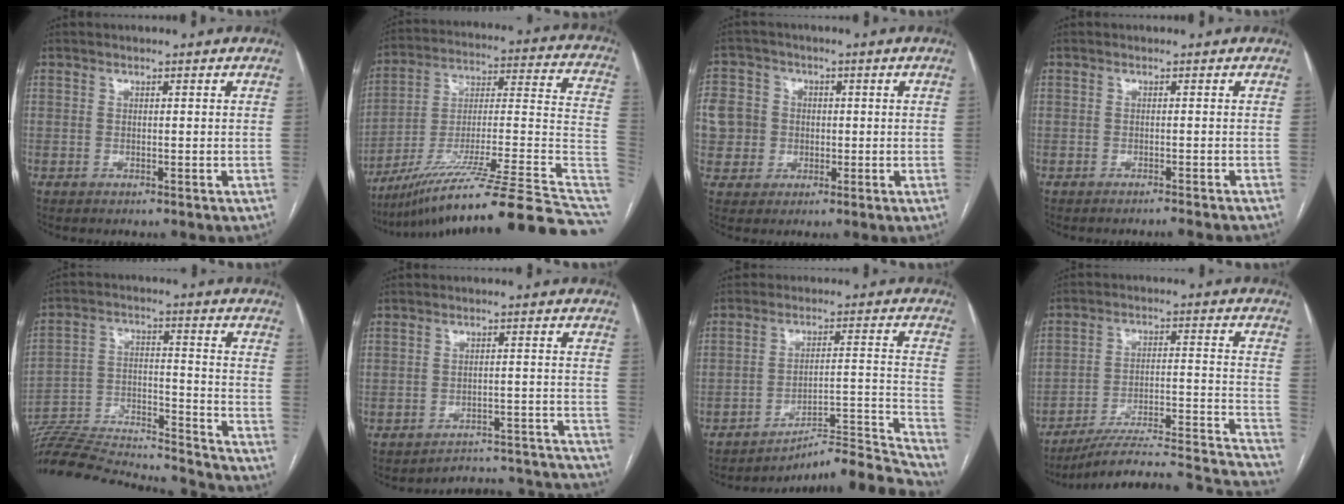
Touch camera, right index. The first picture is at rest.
{"total": 32.5, "force": [-25.9, 0.4, 19.6], "torque": [-0.191, -0.013, -0.394]}
{"total": 13.2, "force": [-0.3, 12.5, 4.2], "torque": [-0.145, 0.042, 0.010]}
{"total": 3.6, "force": [-3.4, 0.1, 1.2], "torque": [-0.008, -0.004, -0.045]}
{"total": 28.2, "force": [-26.4, 3.5, 9.5], "torque": [-0.191, -0.003, -0.408]}
{"total": 18.2, "force": [-17.9, 2.4, 1.5], "torque": [-0.001, 0.032, -0.210]}
{"total": 19.2, "force": [-19.0, -1.5, 2.6], "torque": [0.006, 0.033, -0.262]}
{"total": 23.3, "force": [-20.9, 3.3, 9.6], "torque": [-0.058, 0.036, -0.288]}